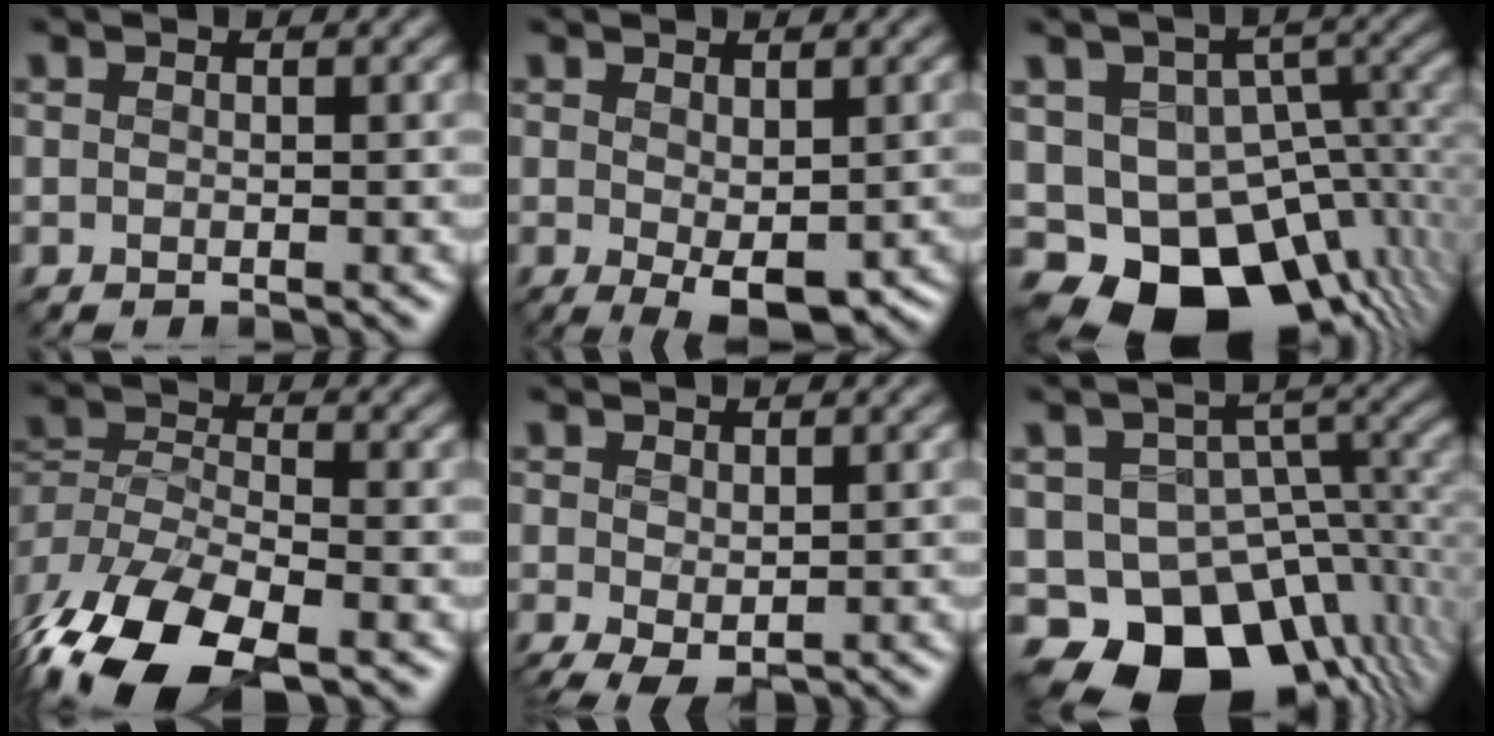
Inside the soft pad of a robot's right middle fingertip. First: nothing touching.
{"total": 3.7, "force": [-0.6, 1.7, 3.2], "torque": [-0.054, -0.009, -0.002]}
{"total": 13.3, "force": [-4.8, 9.1, 8.5], "torque": [-0.139, -0.027, -0.064]}
{"total": 13.1, "force": [-8.1, 5.9, 8.4], "torque": [-0.179, -0.025, -0.140]}
{"total": 2.5, "force": [-0.3, 1.4, 2.0], "torque": [-0.046, -0.007, -0.001]}
{"total": 13.0, "force": [-6.0, 8.8, 7.5], "torque": [-0.127, -0.019, -0.086]}